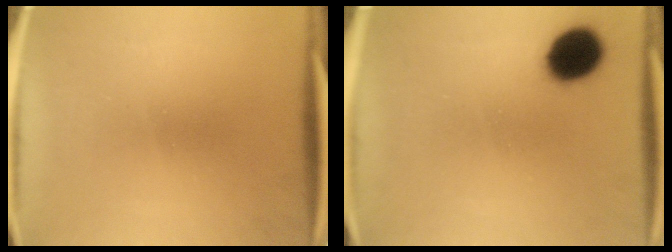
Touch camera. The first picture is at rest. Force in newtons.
{"total": 10.7}